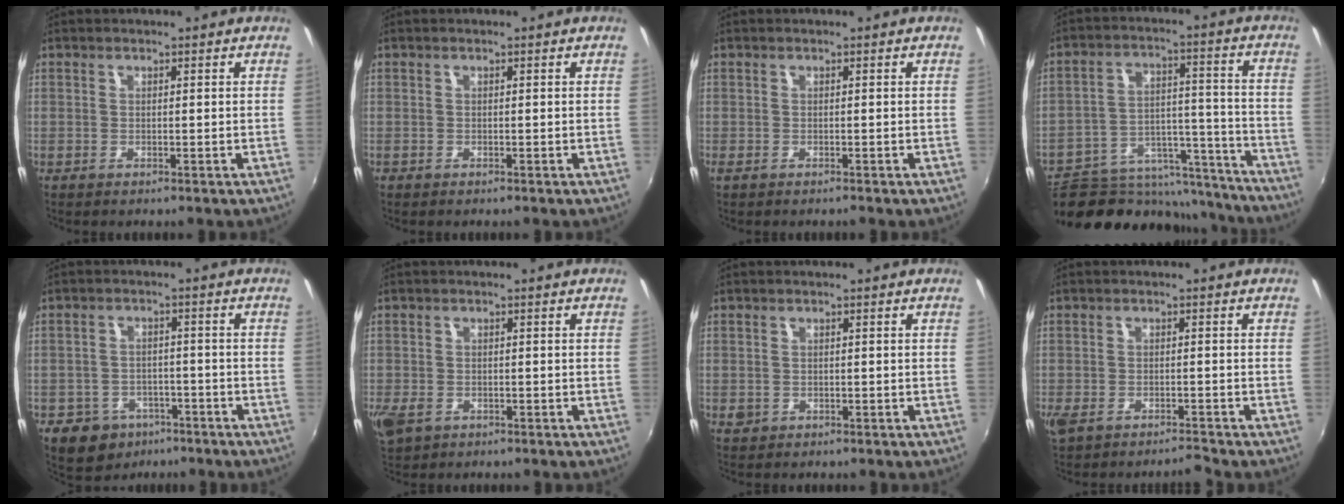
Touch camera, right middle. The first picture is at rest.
{"total": 0.0}
{"total": 0.6, "force": [-0.4, 0.1, 0.4], "torque": [-0.009, 0.000, -0.007]}
{"total": 20.5, "force": [-16.9, 9.7, 6.4], "torque": [-0.121, 0.048, -0.215]}
{"total": 9.4, "force": [-5.5, 7.1, 2.8], "torque": [-0.081, 0.013, -0.070]}
{"total": 6.0, "force": [-2.7, 4.0, 3.6], "torque": [-0.085, -0.020, -0.048]}
{"total": 1.9, "force": [-0.3, 1.7, 0.7], "torque": [-0.012, -0.002, -0.003]}
{"total": 3.8, "force": [-3.2, 1.0, 1.9], "torque": [-0.052, -0.016, -0.063]}